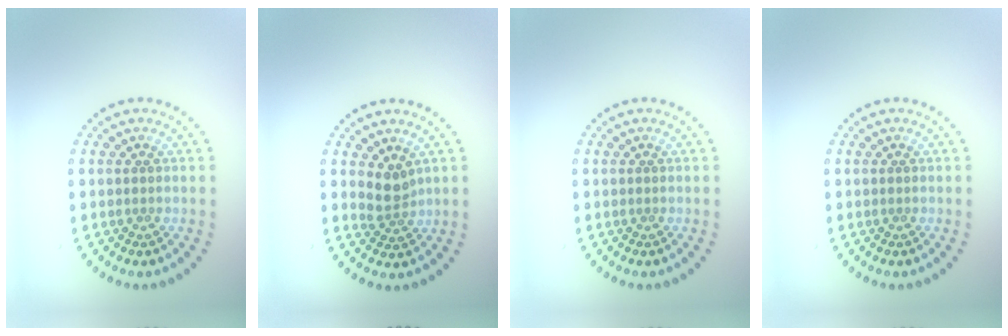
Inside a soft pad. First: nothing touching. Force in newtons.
{"total": 2.2, "press": 1.8, "slide": 1.3}
{"total": 0.0}
{"total": 0.0}